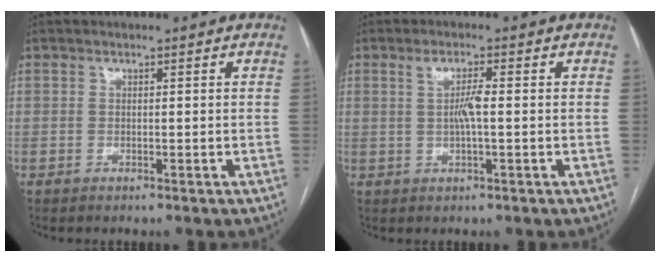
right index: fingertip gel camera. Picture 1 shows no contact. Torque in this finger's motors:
{"motor_torque": [0.23, 0.09, 0.08, 0.05]}